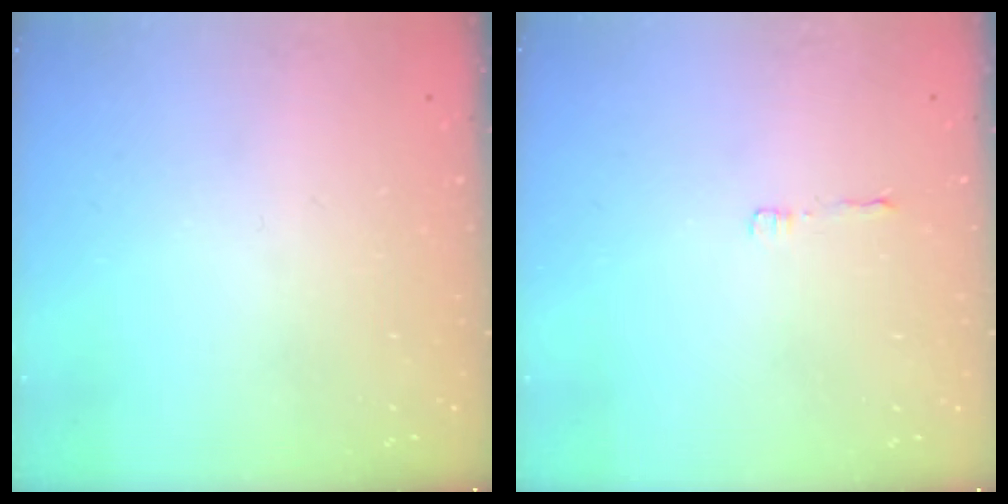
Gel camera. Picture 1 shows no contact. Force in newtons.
{"total": 2.8, "press": 2.8, "slide": 0.3}